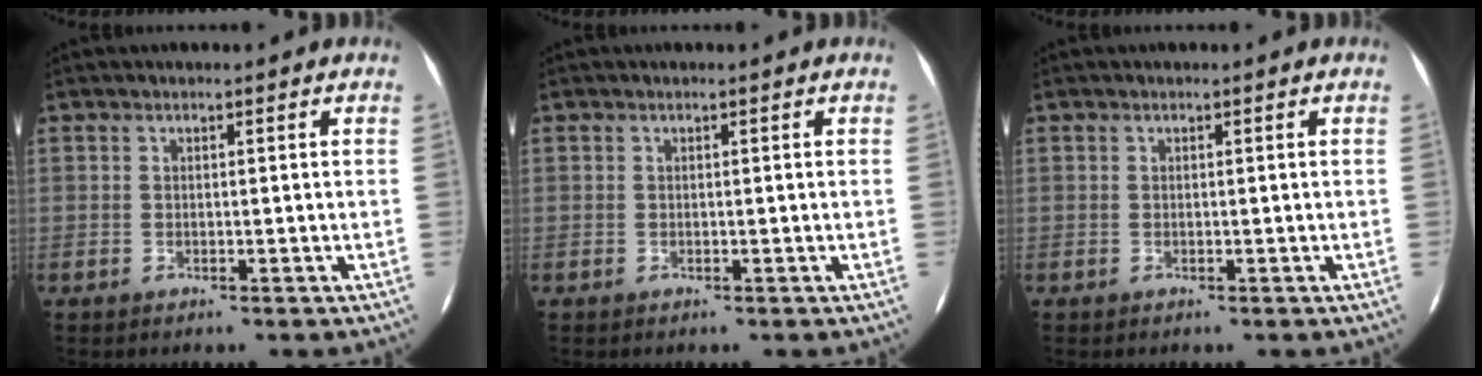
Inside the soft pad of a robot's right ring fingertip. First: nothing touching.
{"total": 0.0}
{"total": 0.0}